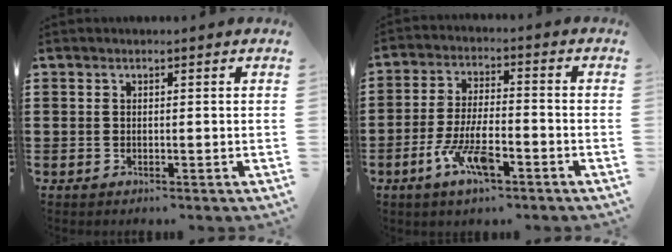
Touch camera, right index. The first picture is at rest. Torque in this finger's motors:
{"motor_torque": [2.14, 0.00, 0.28, 0.14]}